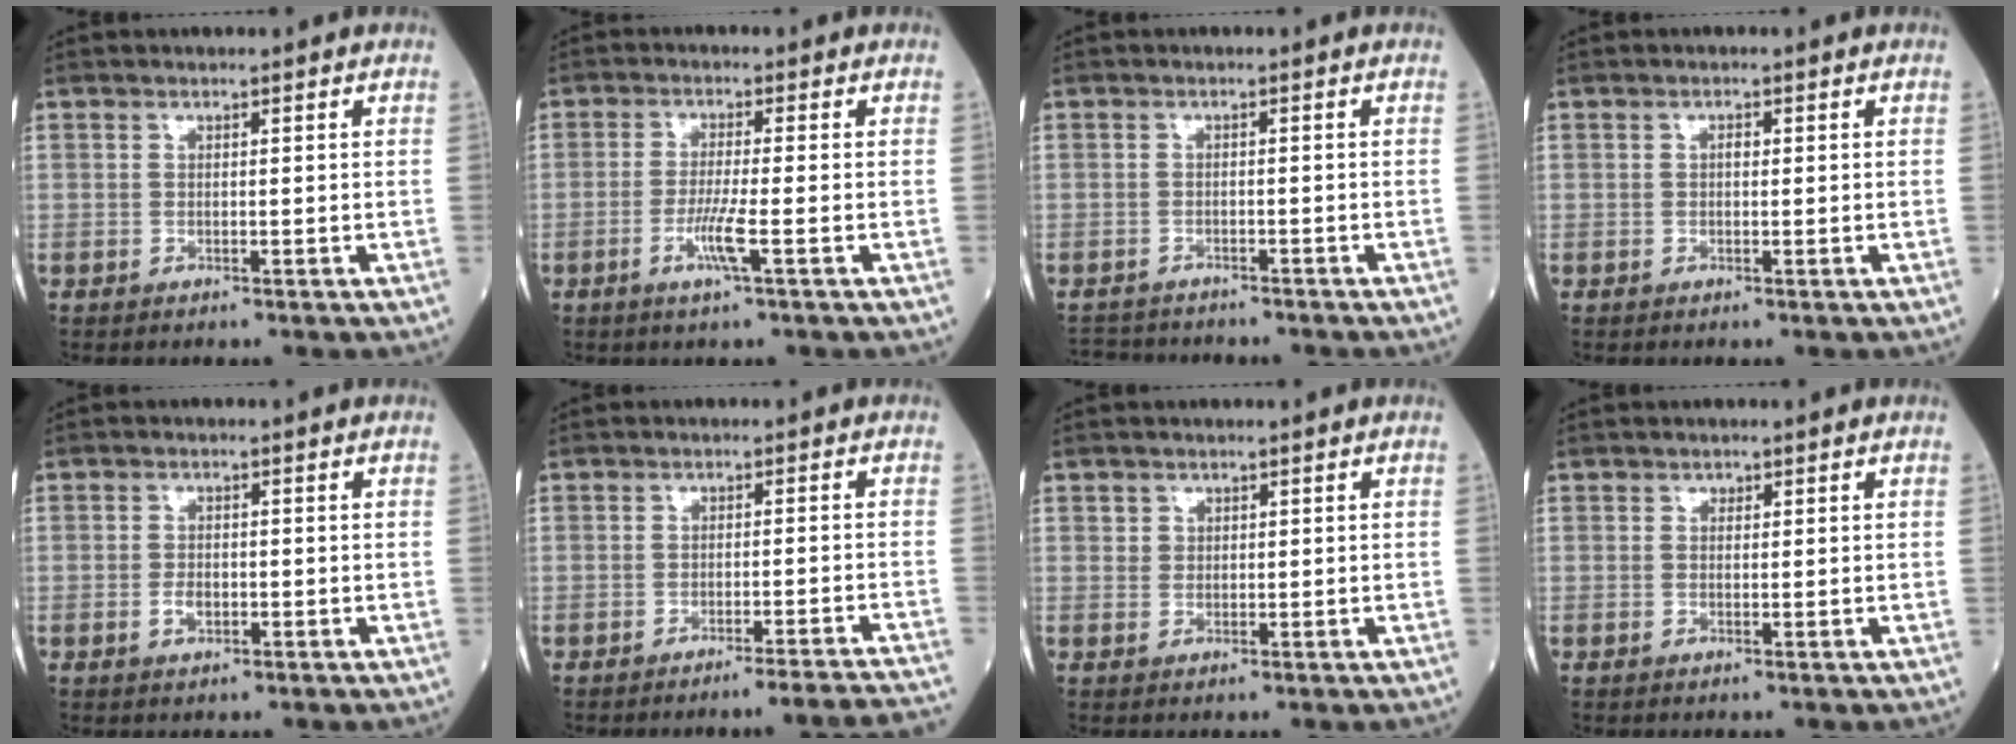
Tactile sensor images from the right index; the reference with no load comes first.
{"total": 4.3, "force": [-1.6, -0.4, 4.0], "torque": [-0.080, -0.009, -0.035]}
{"total": 6.2, "force": [-6.0, 1.2, 1.3], "torque": [-0.019, -0.006, -0.090]}
{"total": 0.8, "force": [0.1, 0.4, 0.6], "torque": [-0.012, 0.002, -0.001]}
{"total": 2.0, "force": [-0.7, 1.1, 1.5], "torque": [-0.029, 0.002, -0.009]}
{"total": 9.8, "force": [-9.1, -2.2, 2.8], "torque": [-0.004, -0.019, -0.113]}
{"total": 1.2, "force": [0.5, 1.1, 0.1], "torque": [0.012, 0.000, 0.004]}
{"total": 0.5, "force": [0.3, 0.4, 0.1], "torque": [0.001, 0.000, 0.002]}